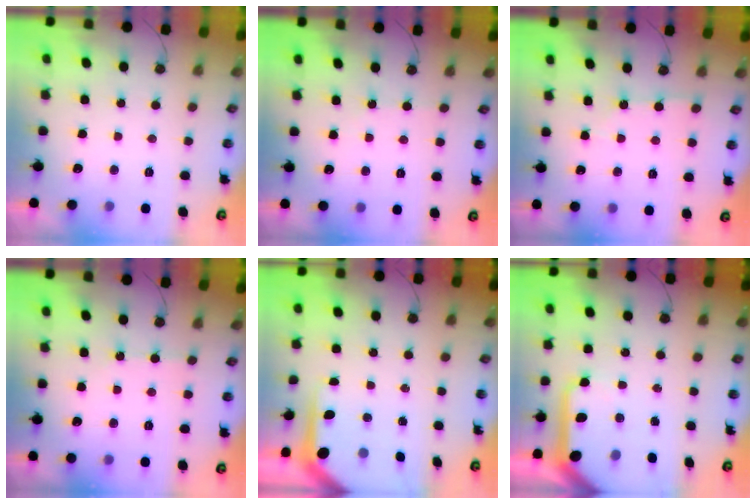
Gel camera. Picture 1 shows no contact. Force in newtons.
{"total": 1.0, "press": 1.0, "slide": 0.2}
{"total": 3.0, "press": 3.0, "slide": 0.5}
{"total": 2.8, "press": 2.8, "slide": 0.4}
{"total": 5.1, "press": 5.1, "slide": 0.5}
{"total": 12.7, "press": 12.7, "slide": 1.4}